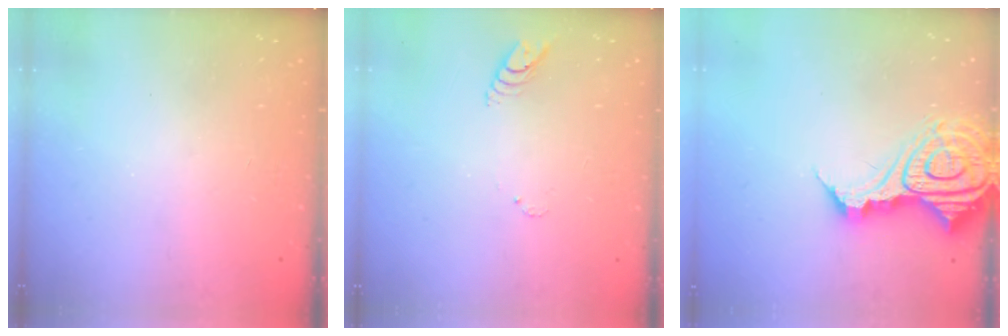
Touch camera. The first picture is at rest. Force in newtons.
{"total": 4.2, "press": 4.2, "slide": 0.2}
{"total": 20.1, "press": 19.9, "slide": 2.7}